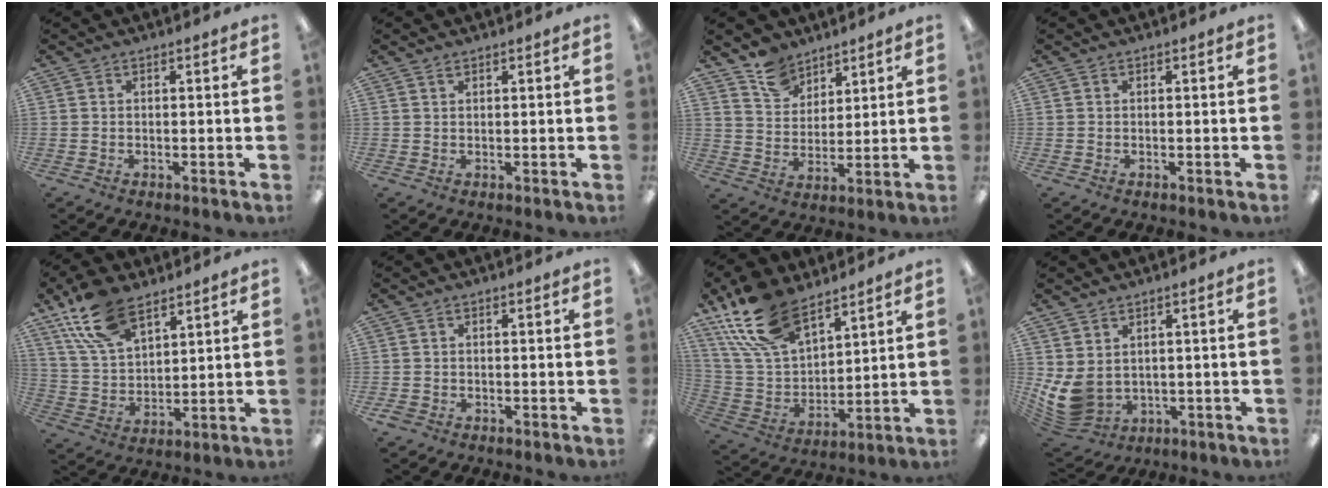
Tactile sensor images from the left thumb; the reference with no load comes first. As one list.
[{"total": 0.9, "force": [0.8, 0.3, 0.4], "torque": [-0.009, 0.001, 0.014]}, {"total": 9.3, "force": [7.3, 5.6, 1.4], "torque": [-0.038, -0.040, 0.142]}, {"total": 0.0}, {"total": 14.9, "force": [9.5, 7.6, 8.5], "torque": [-0.178, -0.021, 0.182]}, {"total": 1.4, "force": [-0.6, 1.2, 0.5], "torque": [-0.009, 0.002, -0.012]}, {"total": 19.5, "force": [13.0, 10.1, 10.4], "torque": [-0.223, -0.051, 0.243]}, {"total": 7.5, "force": [1.2, 5.7, 4.7], "torque": [-0.125, -0.014, 0.026]}]